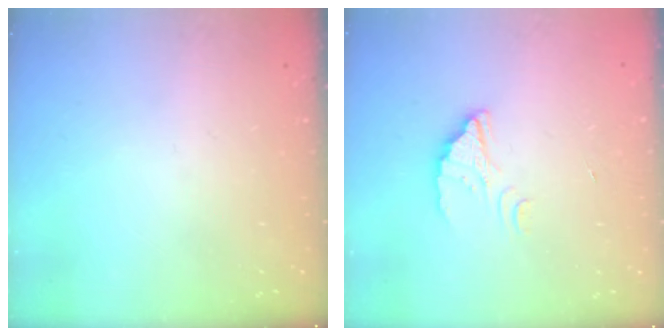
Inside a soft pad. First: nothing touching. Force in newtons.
{"total": 1.6, "press": 1.6, "slide": 0.0}